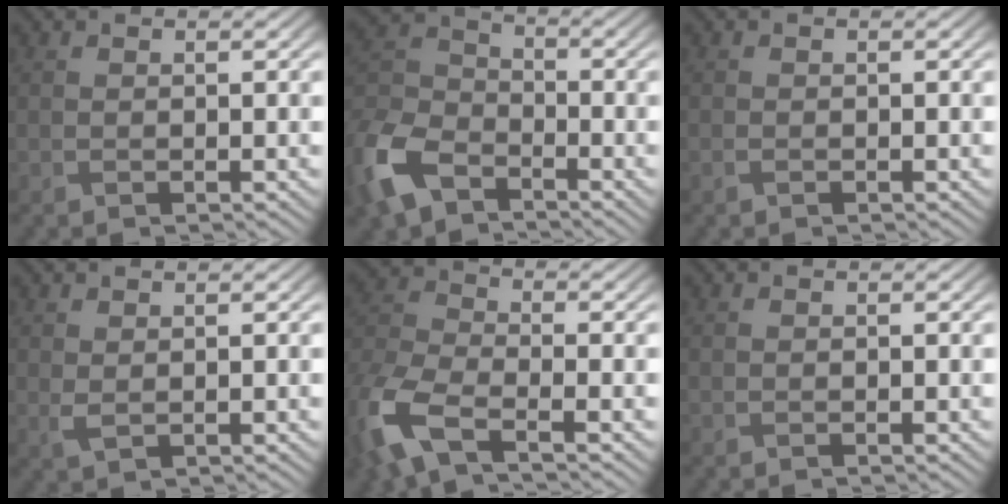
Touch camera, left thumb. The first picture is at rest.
{"total": 10.8, "force": [-6.6, 6.3, 5.9], "torque": [-0.158, -0.021, -0.150]}
{"total": 0.6, "force": [-0.3, 0.4, 0.3], "torque": [-0.008, -0.003, -0.005]}
{"total": 1.3, "force": [0.6, 0.6, 1.0], "torque": [-0.027, -0.002, 0.016]}
{"total": 9.2, "force": [-5.1, 3.8, 6.6], "torque": [-0.168, -0.017, -0.119]}
{"total": 0.0}